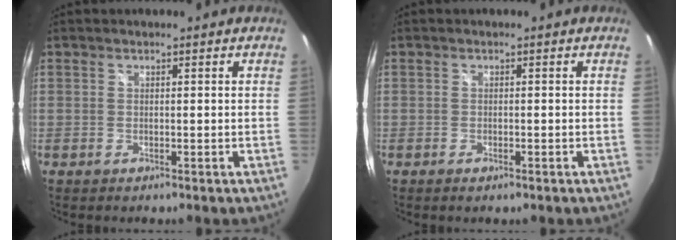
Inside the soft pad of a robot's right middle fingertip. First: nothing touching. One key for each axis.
{"total": 1.4, "fx": -1.0, "fy": 0.5, "fz": 0.8, "tx": -0.014, "ty": -0.005, "tz": -0.016}